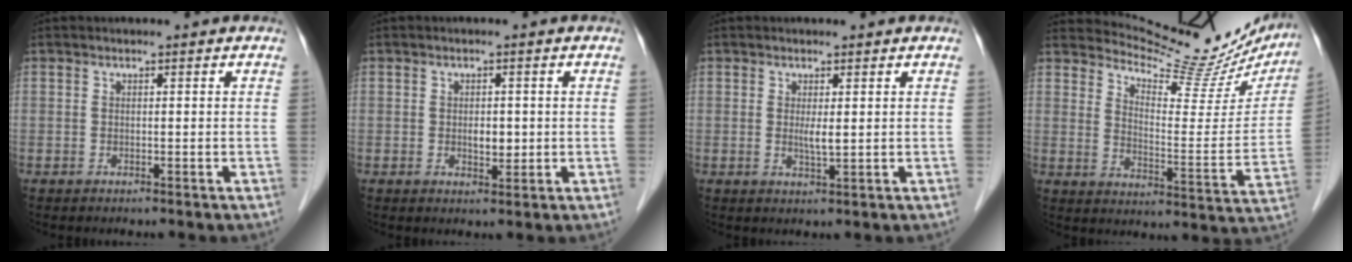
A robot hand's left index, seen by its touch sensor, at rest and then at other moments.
{"total": 2.3, "force": [-0.2, 1.3, 1.9], "torque": [-0.031, -0.004, -0.001]}
{"total": 1.9, "force": [0.1, 0.2, 1.9], "torque": [-0.037, -0.008, 0.005]}
{"total": 18.3, "force": [17.5, 3.4, 4.2], "torque": [-0.057, -0.065, 0.216]}